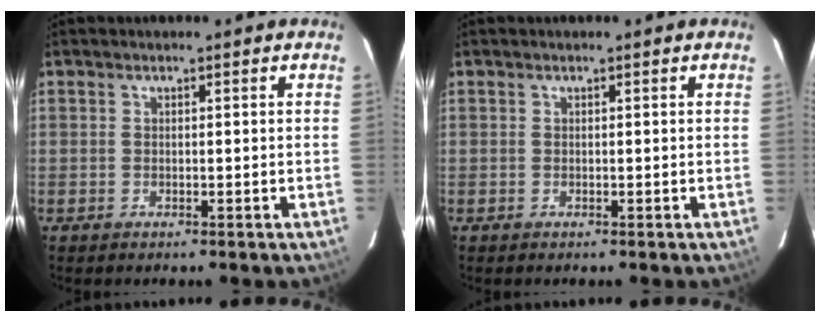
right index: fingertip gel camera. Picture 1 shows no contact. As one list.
[{"total": 0.0}]